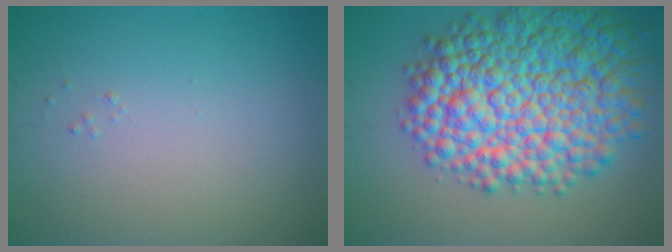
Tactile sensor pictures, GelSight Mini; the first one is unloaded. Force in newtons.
{"total": 12.7, "press": 12.7, "slide": 0.3}